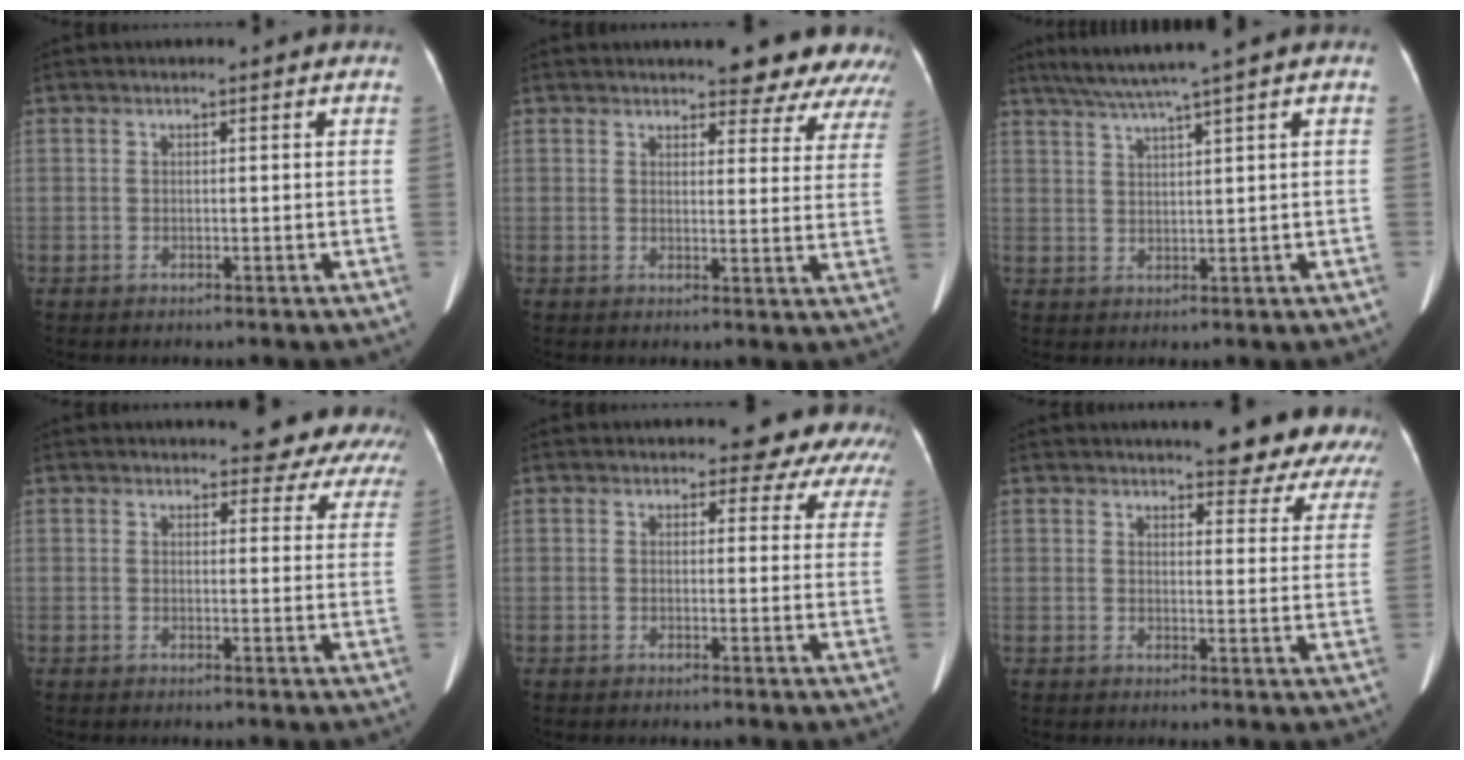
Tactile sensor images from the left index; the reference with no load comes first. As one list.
[{"total": 12.6, "force": [11.4, 3.1, 4.2], "torque": [-0.017, -0.023, 0.106]}, {"total": 6.3, "force": [4.8, -1.6, 3.8], "torque": [-0.068, 0.013, 0.087]}, {"total": 9.9, "force": [9.3, 2.7, 1.7], "torque": [0.011, -0.019, 0.075]}, {"total": 8.3, "force": [7.4, 3.6, 1.3], "torque": [0.020, -0.010, 0.052]}, {"total": 14.6, "force": [13.7, 2.6, 4.2], "torque": [-0.024, -0.040, 0.133]}]